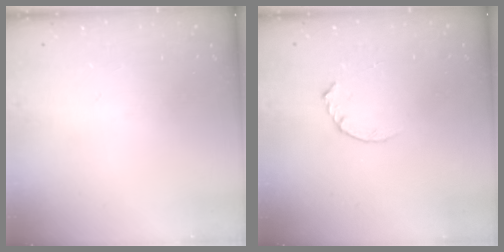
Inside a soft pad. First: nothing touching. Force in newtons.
{"total": 2.8, "press": 2.8, "slide": 0.4}